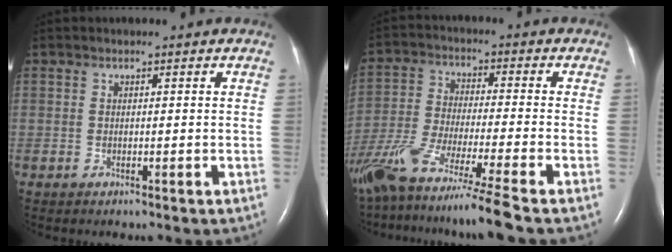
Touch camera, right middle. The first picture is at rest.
{"total": 16.1, "force": [-12.9, -1.5, 9.5], "torque": [-0.194, -0.057, -0.231]}